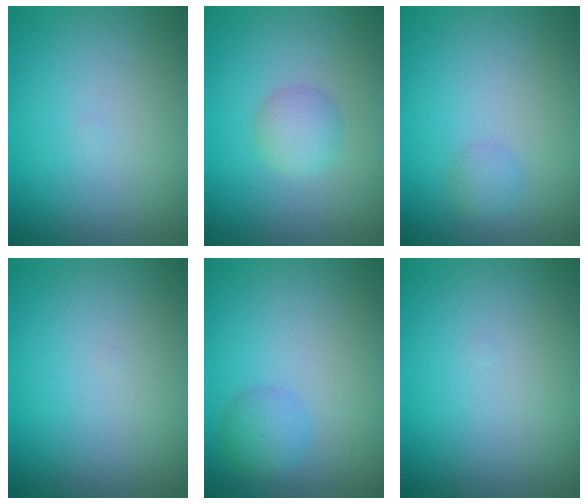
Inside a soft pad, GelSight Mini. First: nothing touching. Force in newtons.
{"total": 2.0, "press": 2.0, "slide": 0.1}
{"total": 1.1, "press": 1.1, "slide": 0.1}
{"total": 0.0}
{"total": 2.0, "press": 2.0, "slide": 0.0}
{"total": 0.0}